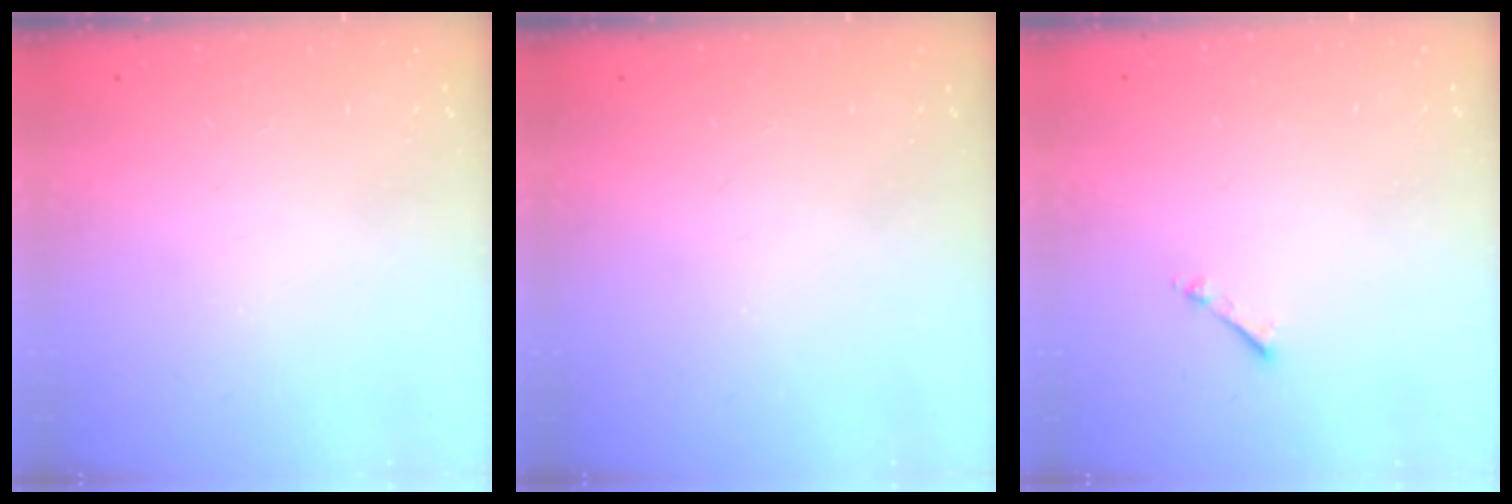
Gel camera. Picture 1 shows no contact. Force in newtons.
{"total": 0.0}
{"total": 0.6, "press": 0.6, "slide": 0.2}